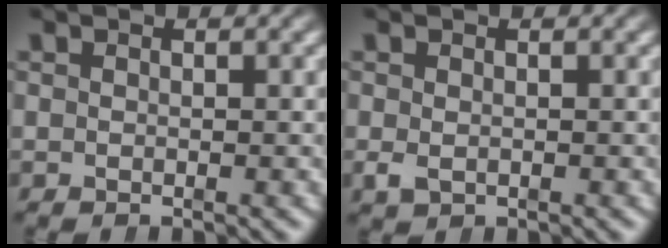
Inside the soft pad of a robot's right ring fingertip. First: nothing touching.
{"total": 1.0, "force": [-0.5, 0.5, 0.7], "torque": [-0.021, -0.013, 0.001]}